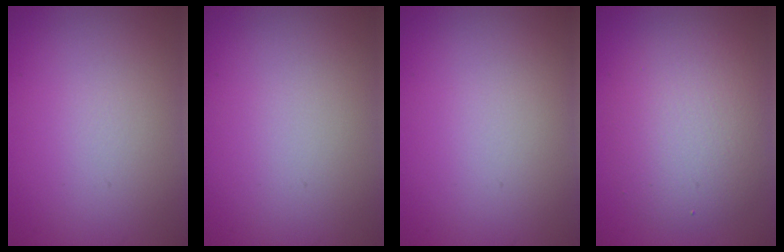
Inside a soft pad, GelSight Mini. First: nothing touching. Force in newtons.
{"total": 0.0}
{"total": 0.0}
{"total": 5.3, "press": 5.3, "slide": 0.0}